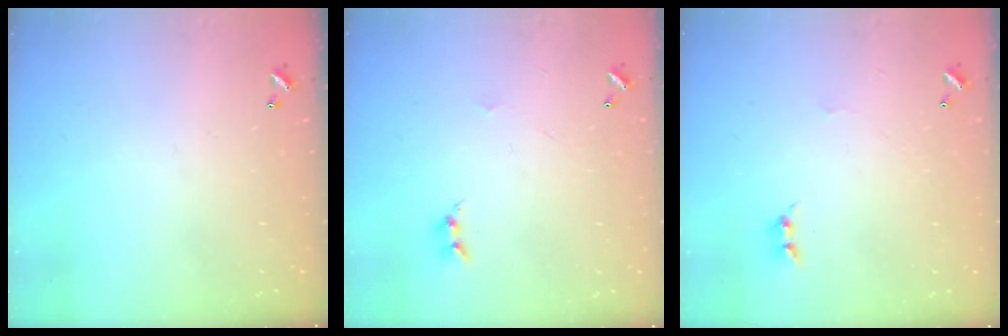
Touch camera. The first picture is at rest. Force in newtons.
{"total": 2.1, "press": 2.0, "slide": 0.5}
{"total": 1.7, "press": 1.6, "slide": 0.5}